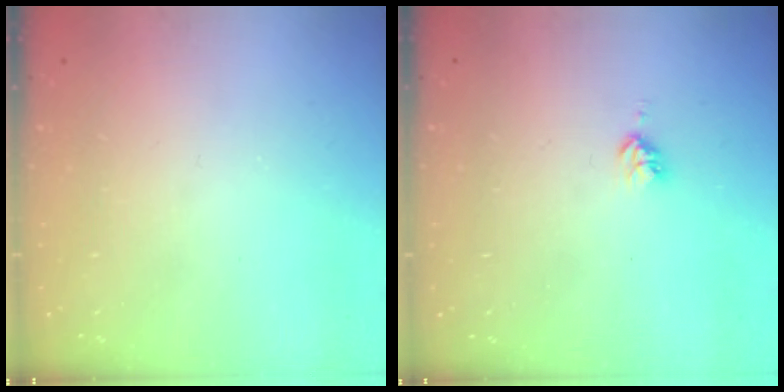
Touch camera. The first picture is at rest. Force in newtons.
{"total": 3.7, "press": 3.7, "slide": 0.5}